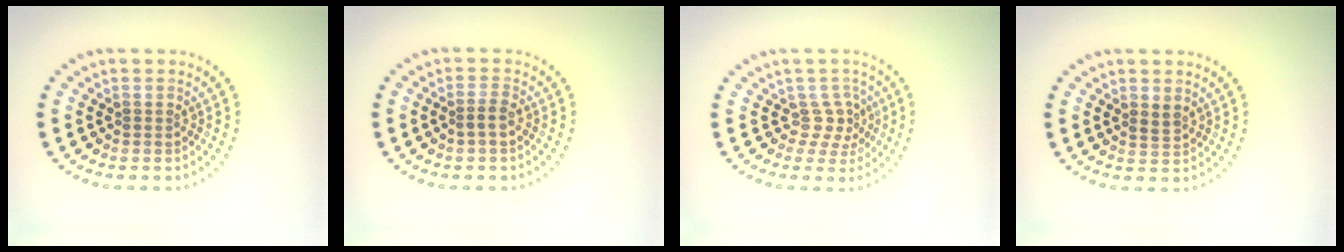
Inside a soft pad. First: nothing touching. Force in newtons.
{"total": 1.3, "press": 1.0, "slide": 0.7}
{"total": 2.1, "press": 1.6, "slide": 1.5}
{"total": 1.1, "press": 1.0, "slide": 0.6}